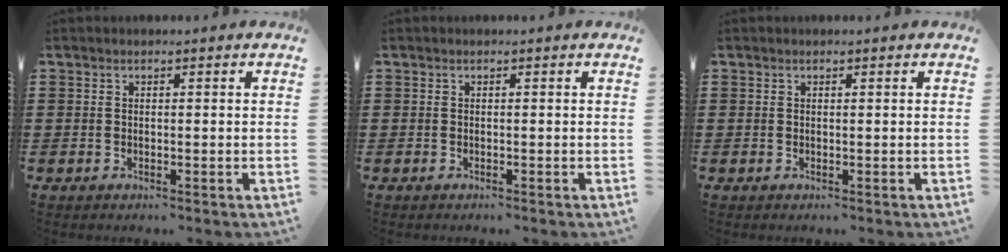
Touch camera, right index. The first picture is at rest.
{"total": 0.0}
{"total": 0.0}